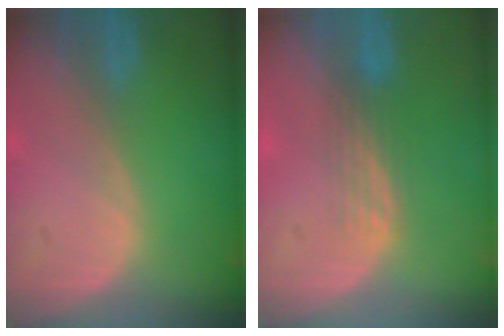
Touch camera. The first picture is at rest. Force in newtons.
{"total": 3.1, "press": 2.8, "slide": 1.4}